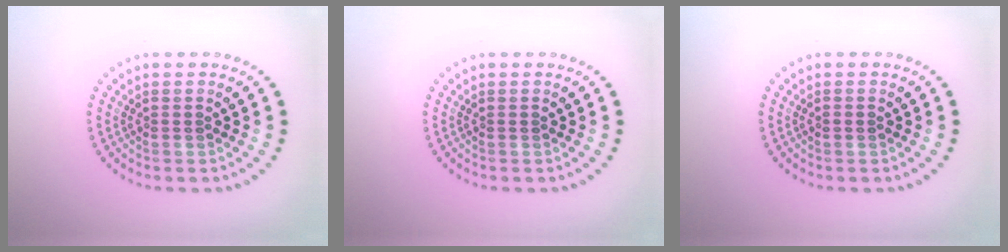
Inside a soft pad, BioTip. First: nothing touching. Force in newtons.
{"total": 0.0}
{"total": 0.5, "press": 0.5, "slide": 0.1}